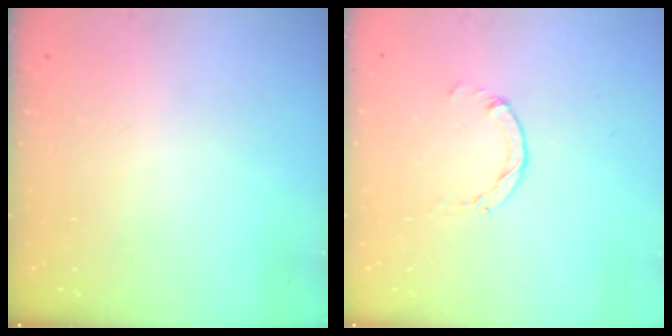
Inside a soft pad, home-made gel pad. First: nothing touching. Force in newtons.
{"total": 1.5, "press": 1.5, "slide": 0.2}